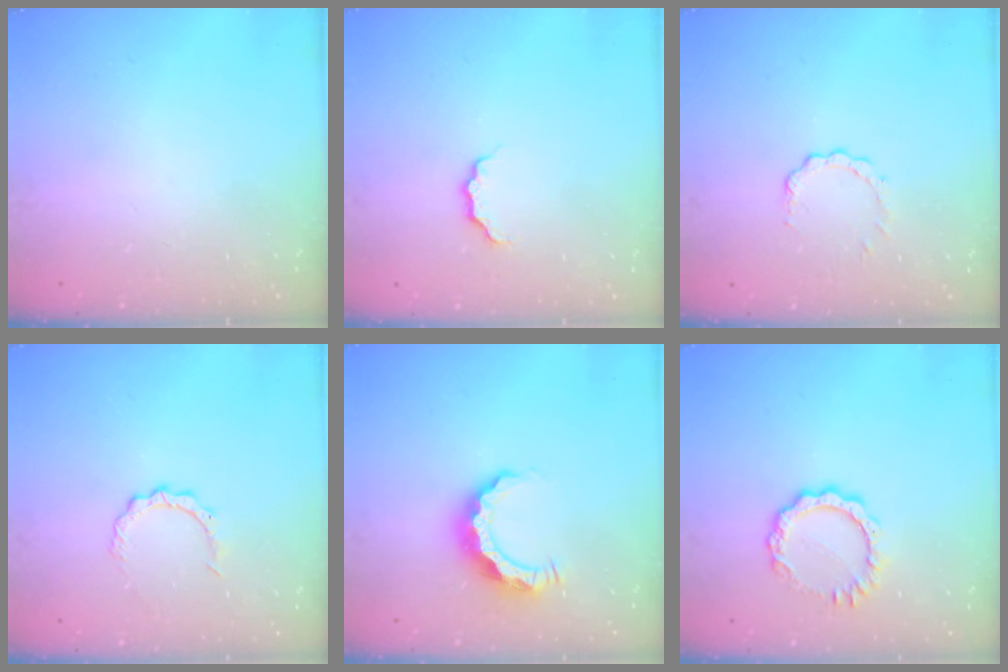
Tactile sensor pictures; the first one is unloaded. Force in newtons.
{"total": 3.5, "press": 3.5, "slide": 0.4}
{"total": 3.4, "press": 3.4, "slide": 0.5}
{"total": 2.9, "press": 2.9, "slide": 0.2}
{"total": 8.1, "press": 8.1, "slide": 0.3}
{"total": 7.2, "press": 7.2, "slide": 0.5}